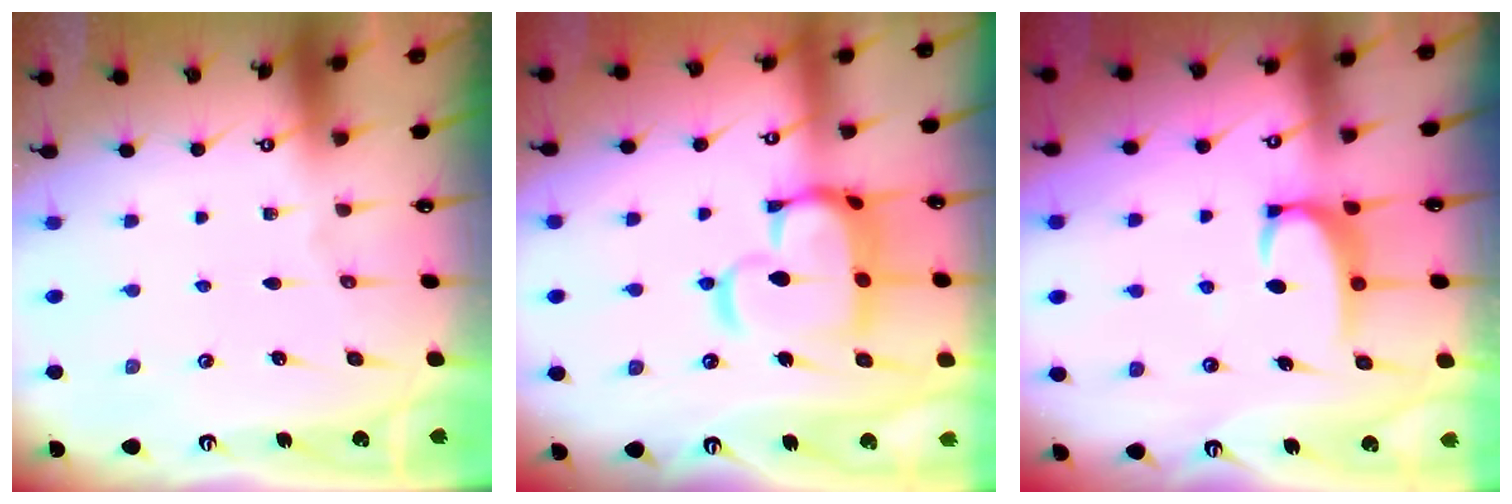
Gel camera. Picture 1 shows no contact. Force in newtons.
{"total": 12.9, "press": 12.8, "slide": 1.5}
{"total": 3.0, "press": 3.0, "slide": 0.4}